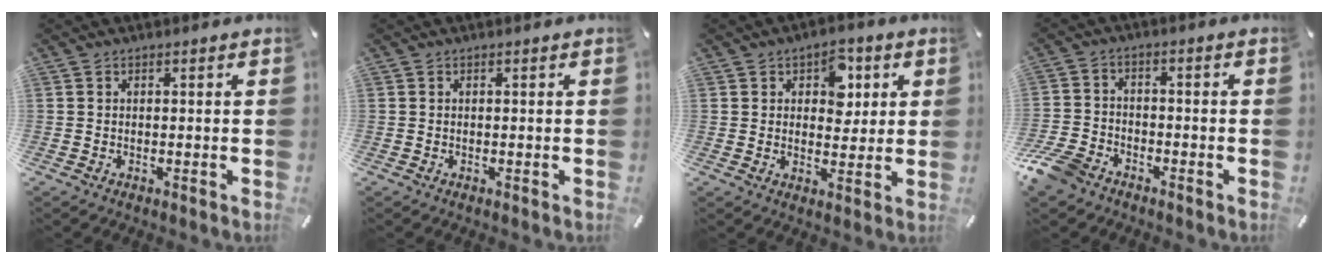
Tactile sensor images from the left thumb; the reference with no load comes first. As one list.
[{"total": 0.0}, {"total": 7.7, "force": [2.9, 5.5, 4.5], "torque": [-0.047, -0.005, 0.041]}, {"total": 7.9, "force": [-5.7, 4.4, 3.3], "torque": [-0.076, 0.026, -0.112]}]